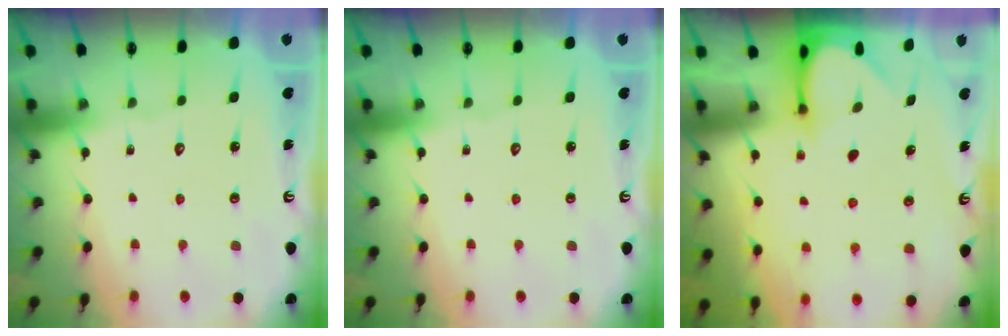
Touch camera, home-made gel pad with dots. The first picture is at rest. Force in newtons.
{"total": 0.0}
{"total": 3.7, "press": 3.7, "slide": 0.3}